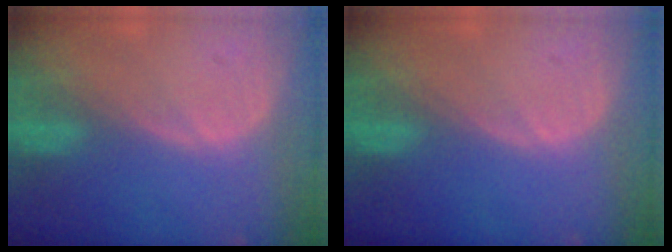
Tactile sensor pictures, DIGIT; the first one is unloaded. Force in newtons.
{"total": 0.0}